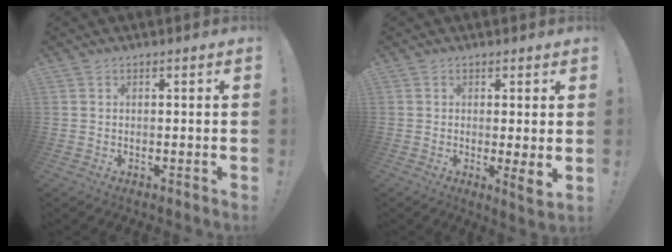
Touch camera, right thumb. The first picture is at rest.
{"total": 4.3, "force": [0.1, 0.1, 4.3], "torque": [-0.046, -0.019, 0.003]}